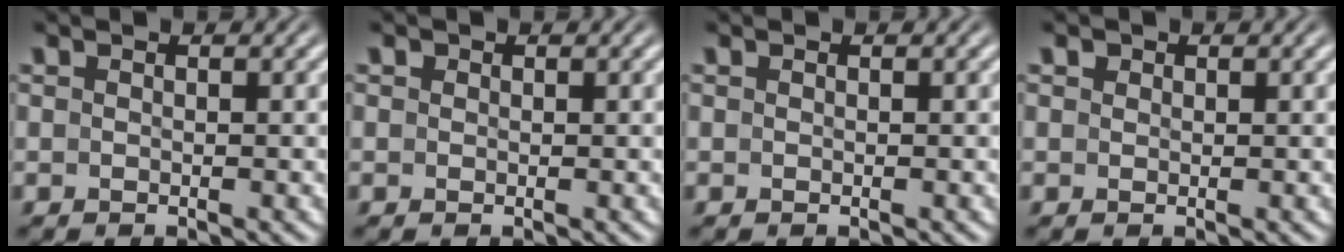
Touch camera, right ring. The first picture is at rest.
{"total": 0.8, "force": [0.4, 0.6, 0.2], "torque": [-0.008, -0.004, 0.009]}
{"total": 0.0}
{"total": 0.8, "force": [0.6, 0.4, 0.3], "torque": [-0.007, -0.006, 0.017]}